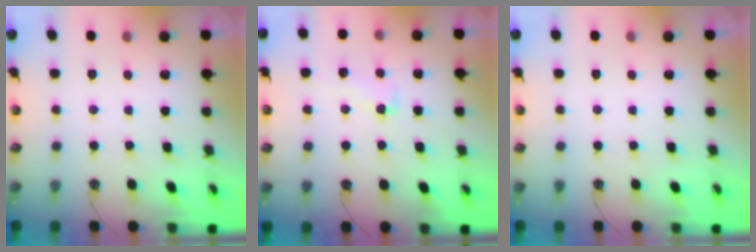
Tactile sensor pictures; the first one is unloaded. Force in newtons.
{"total": 1.5, "press": 0.6, "slide": 1.4}
{"total": 0.0}